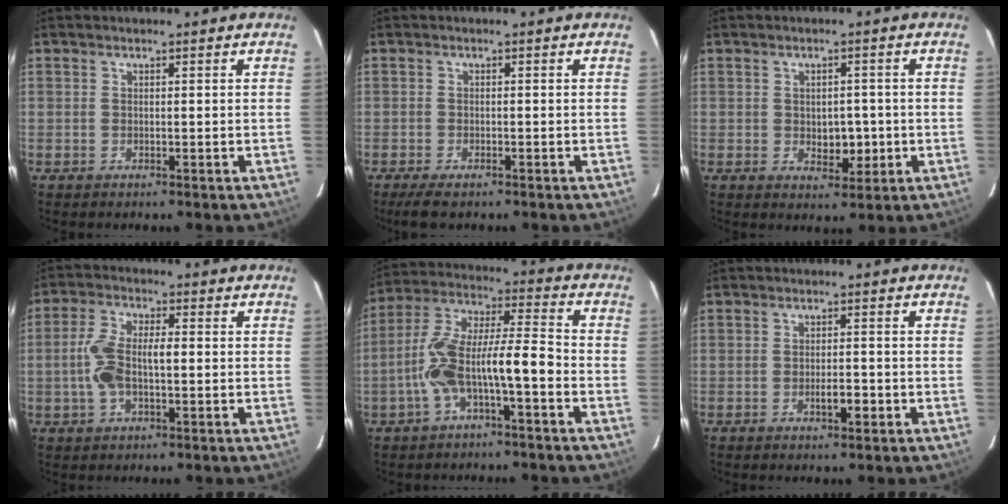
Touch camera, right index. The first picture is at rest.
{"total": 3.2, "force": [-2.4, 1.0, 1.9], "torque": [-0.039, -0.010, -0.033]}
{"total": 4.1, "force": [-0.6, 2.6, 3.1], "torque": [-0.037, 0.001, 0.000]}
{"total": 7.3, "force": [-0.6, 2.8, 6.7], "torque": [-0.150, 0.021, -0.011]}
{"total": 11.9, "force": [-4.0, 2.2, 11.0], "torque": [-0.221, 0.033, -0.070]}
{"total": 2.7, "force": [-1.1, 0.7, 2.3], "torque": [-0.038, 0.002, -0.015]}